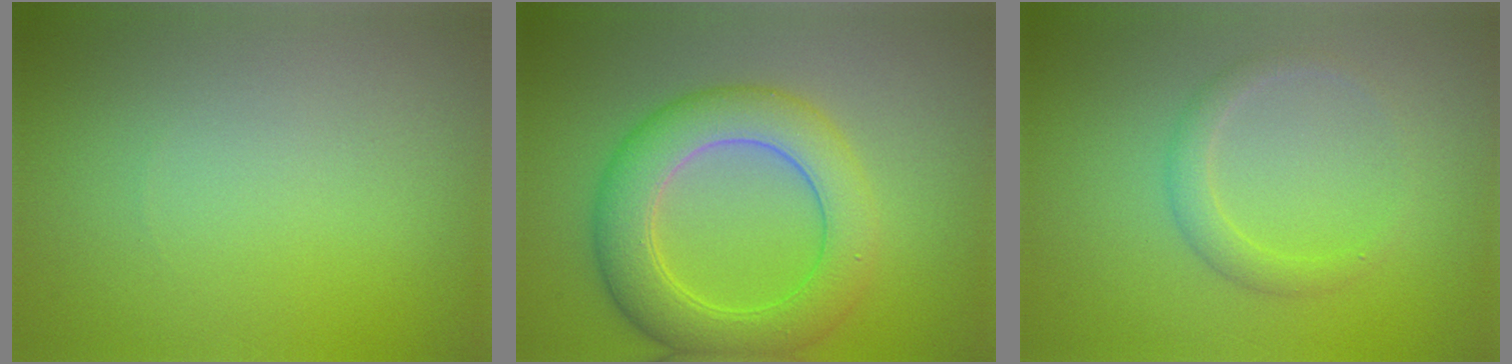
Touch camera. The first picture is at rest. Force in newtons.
{"total": 7.0, "press": 6.9, "slide": 0.3}
{"total": 1.8, "press": 1.8, "slide": 0.0}